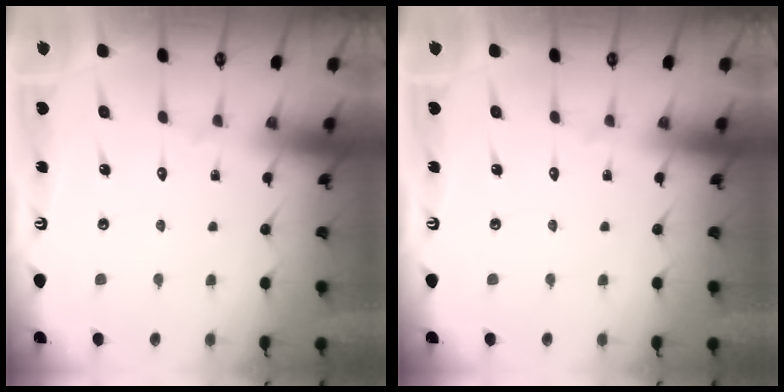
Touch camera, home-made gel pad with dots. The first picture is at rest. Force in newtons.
{"total": 0.0}